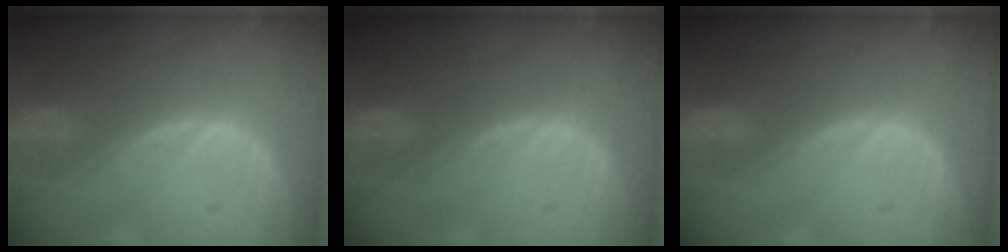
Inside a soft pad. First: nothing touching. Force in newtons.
{"total": 0.0}
{"total": 0.0}